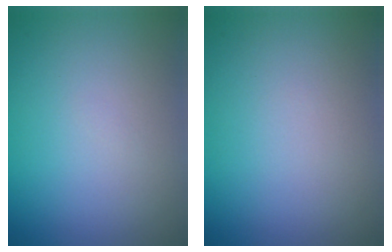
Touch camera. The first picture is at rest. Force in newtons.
{"total": 0.0}